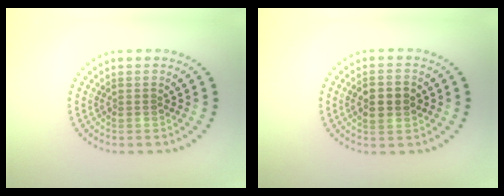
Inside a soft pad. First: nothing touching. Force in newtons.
{"total": 2.9, "press": 2.9, "slide": 0.1}